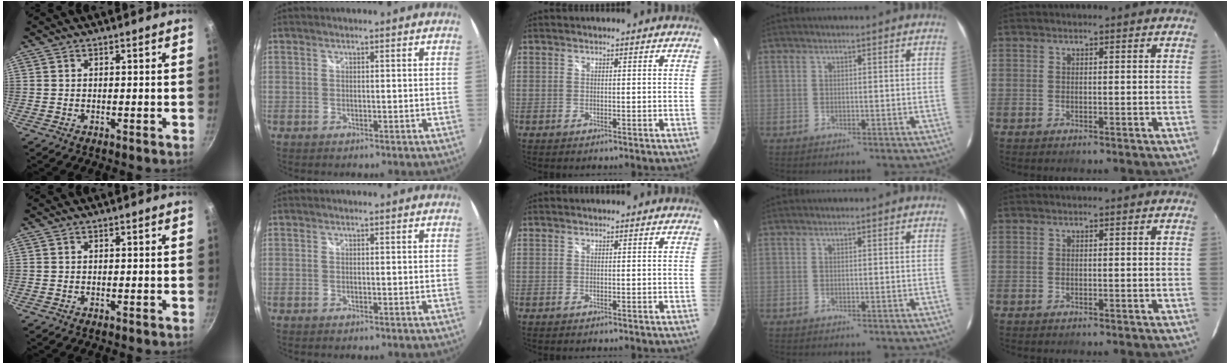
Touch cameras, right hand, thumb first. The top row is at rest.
{}